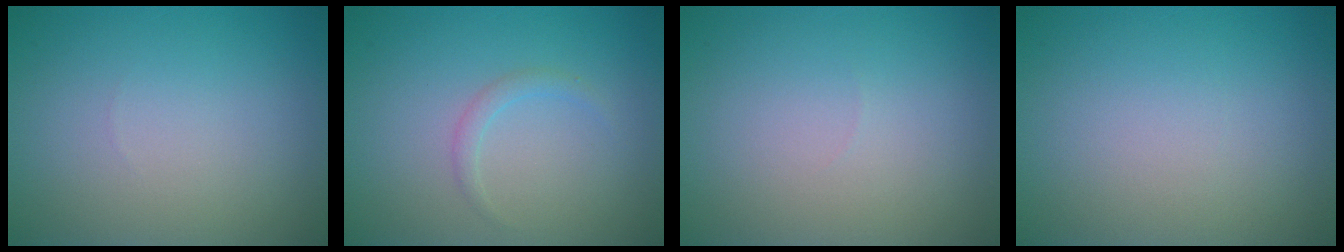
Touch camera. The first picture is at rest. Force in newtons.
{"total": 1.0, "press": 1.0, "slide": 0.1}
{"total": 0.0}
{"total": 0.0}